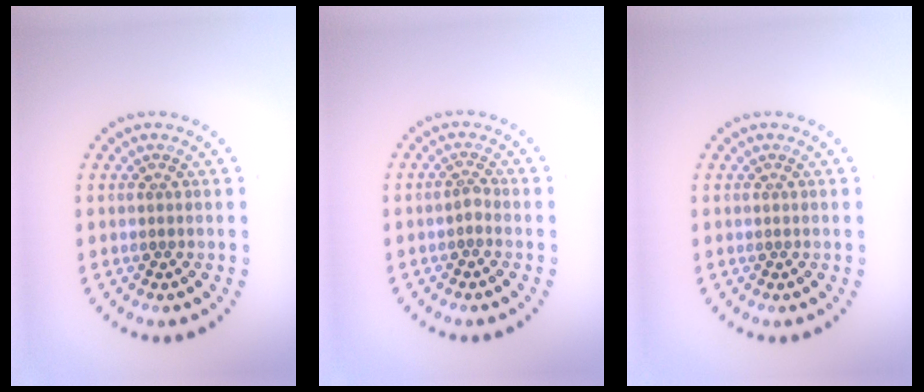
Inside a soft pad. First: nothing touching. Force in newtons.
{"total": 0.9, "press": 0.7, "slide": 0.6}
{"total": 0.0}